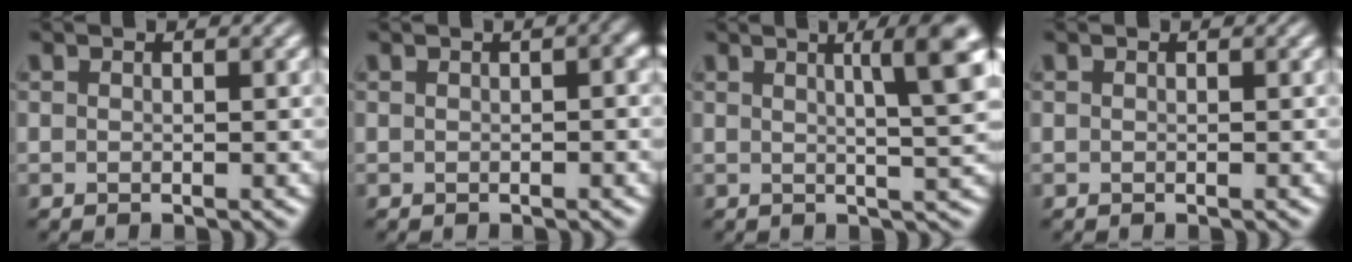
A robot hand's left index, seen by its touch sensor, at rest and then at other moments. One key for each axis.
{"total": 1.5, "fx": 0.1, "fy": 0.3, "fz": 1.5, "tx": -0.019, "ty": 0.007, "tz": 0.005}
{"total": 6.4, "fx": 2.2, "fy": 1.4, "fz": 5.9, "tx": -0.051, "ty": 0.012, "tz": 0.027}
{"total": 0.0}